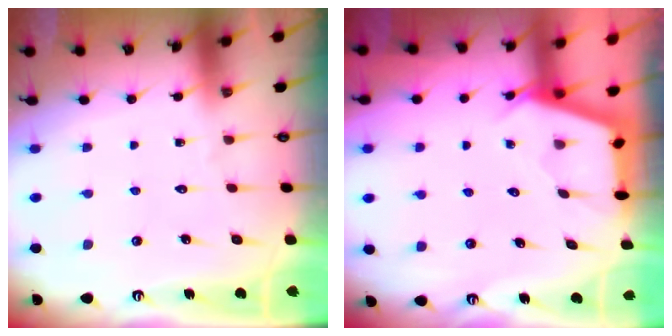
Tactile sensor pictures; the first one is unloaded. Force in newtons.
{"total": 2.7, "press": 2.7, "slide": 0.3}